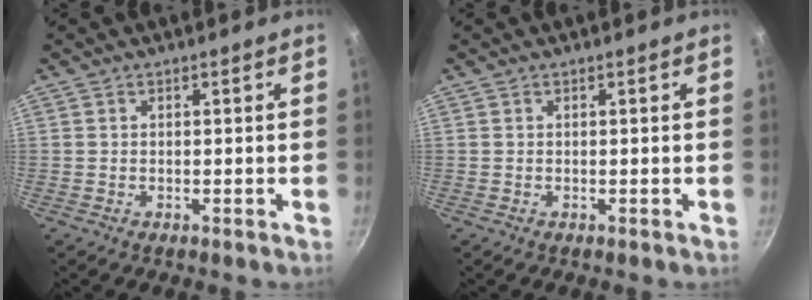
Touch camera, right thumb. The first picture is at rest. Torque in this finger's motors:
{"motor_torque": [-0.11, -0.09, 0.23, 0.01, 0.01]}